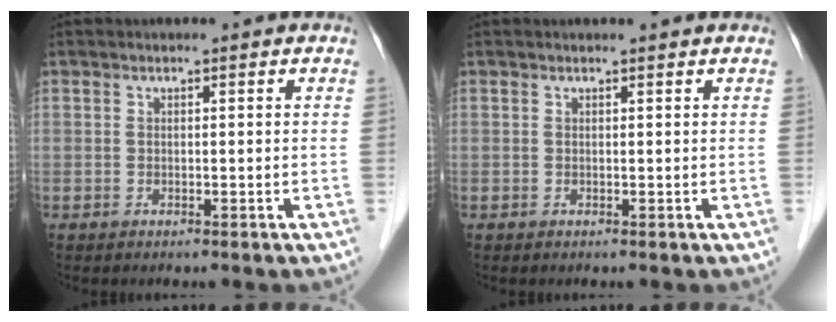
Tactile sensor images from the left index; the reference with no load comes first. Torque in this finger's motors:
{"motor_torque": [0.17, 0.04, -0.01, -0.01]}